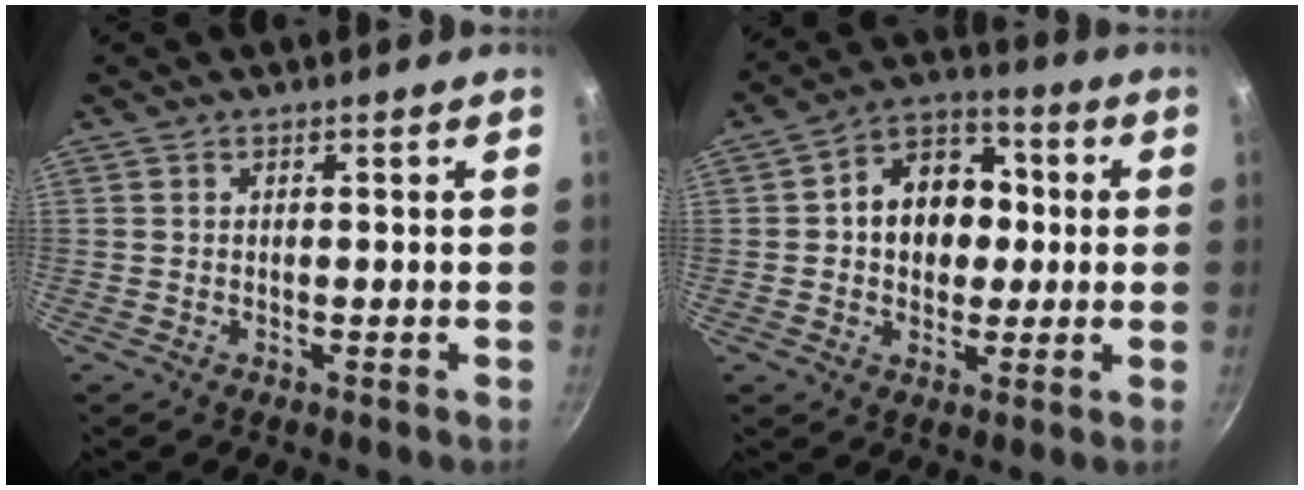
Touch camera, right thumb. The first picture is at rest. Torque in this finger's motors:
{"motor_torque": [-0.61, 1.02, 0.28, -0.06, 0.06]}